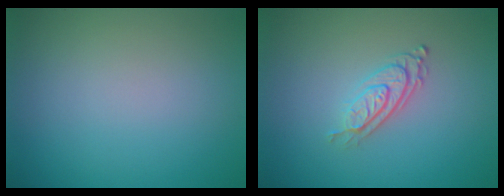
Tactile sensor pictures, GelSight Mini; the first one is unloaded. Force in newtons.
{"total": 2.8, "press": 2.0, "slide": 1.9}